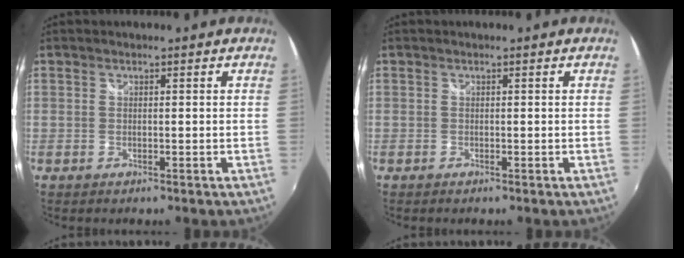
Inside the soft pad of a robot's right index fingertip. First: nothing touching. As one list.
[{"total": 0.0}]